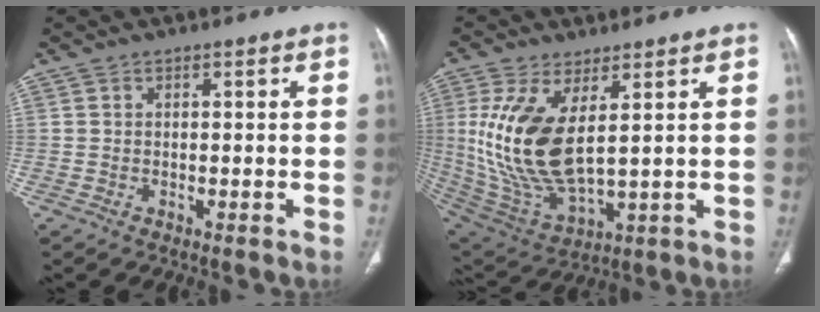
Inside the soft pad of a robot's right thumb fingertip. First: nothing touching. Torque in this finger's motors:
{"motor_torque": [2.12, 2.19, 1.33, -1.45, 0.49]}